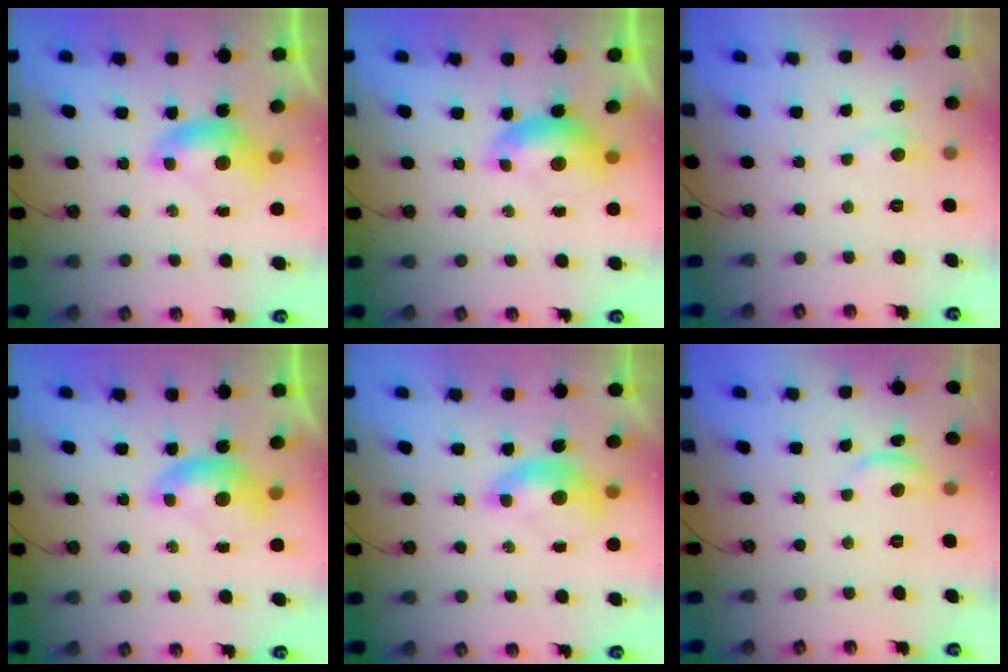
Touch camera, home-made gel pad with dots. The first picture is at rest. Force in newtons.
{"total": 0.0}
{"total": 0.8, "press": 0.4, "slide": 0.6}
{"total": 0.0}
{"total": 1.7, "press": 1.5, "slide": 0.7}
{"total": 1.3, "press": 1.3, "slide": 0.3}